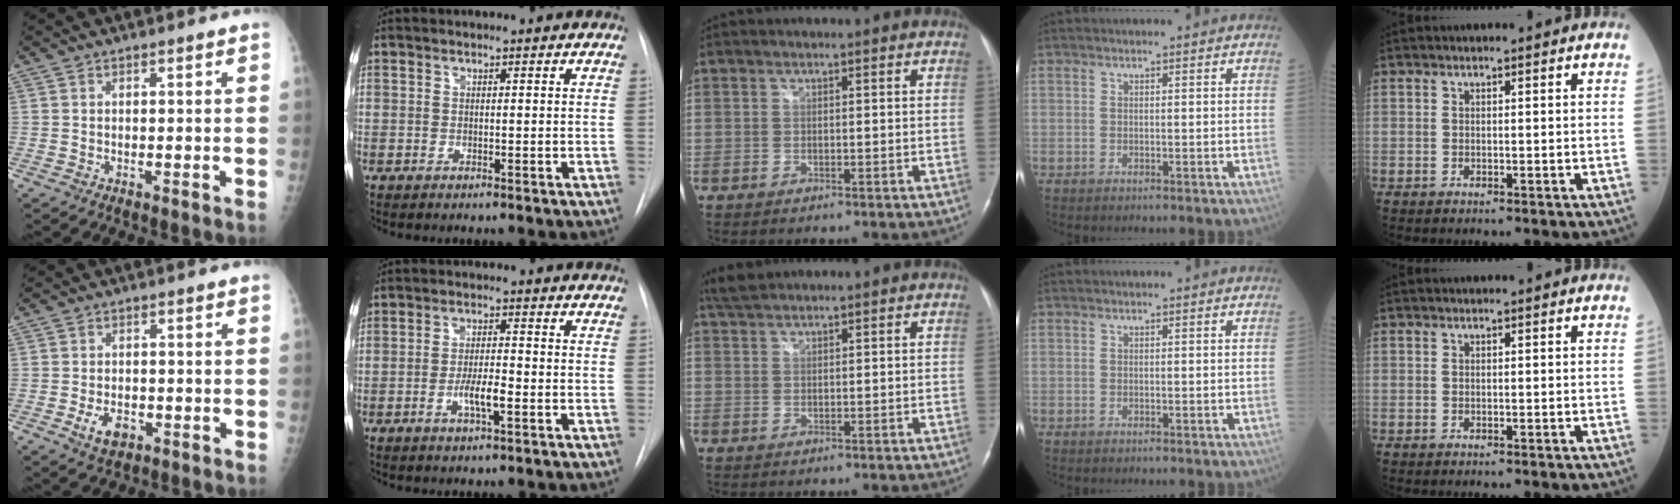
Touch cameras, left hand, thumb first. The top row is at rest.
{"thumb": {"total": 4.3, "force": [-1.7, 2.8, 2.8], "torque": [-0.044, 0.002, -0.024]}, "index": {"total": 4.2, "force": [-1.6, 0.7, 3.8], "torque": [-0.071, -0.003, -0.029]}, "middle": {"total": 2.6, "force": [2.4, 0.4, 0.8], "torque": [-0.022, 0.014, 0.050]}}